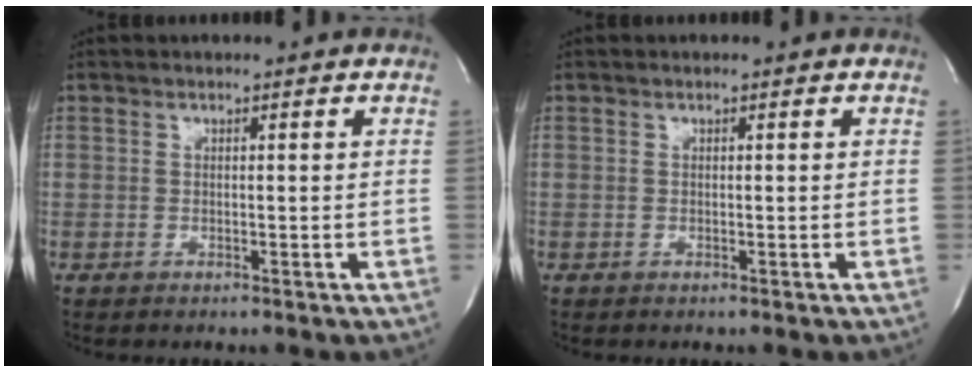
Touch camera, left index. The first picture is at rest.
{"total": 0.0}